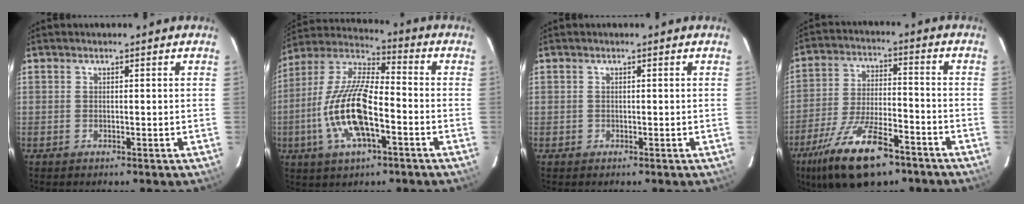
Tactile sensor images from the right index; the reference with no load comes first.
{"total": 16.3, "force": [-5.2, 5.6, 14.4], "torque": [-0.297, -0.005, -0.107]}
{"total": 0.9, "force": [-0.3, 0.9, -0.1], "torque": [0.003, 0.004, -0.002]}
{"total": 16.9, "force": [-11.2, 6.0, 11.2], "torque": [-0.228, -0.028, -0.193]}